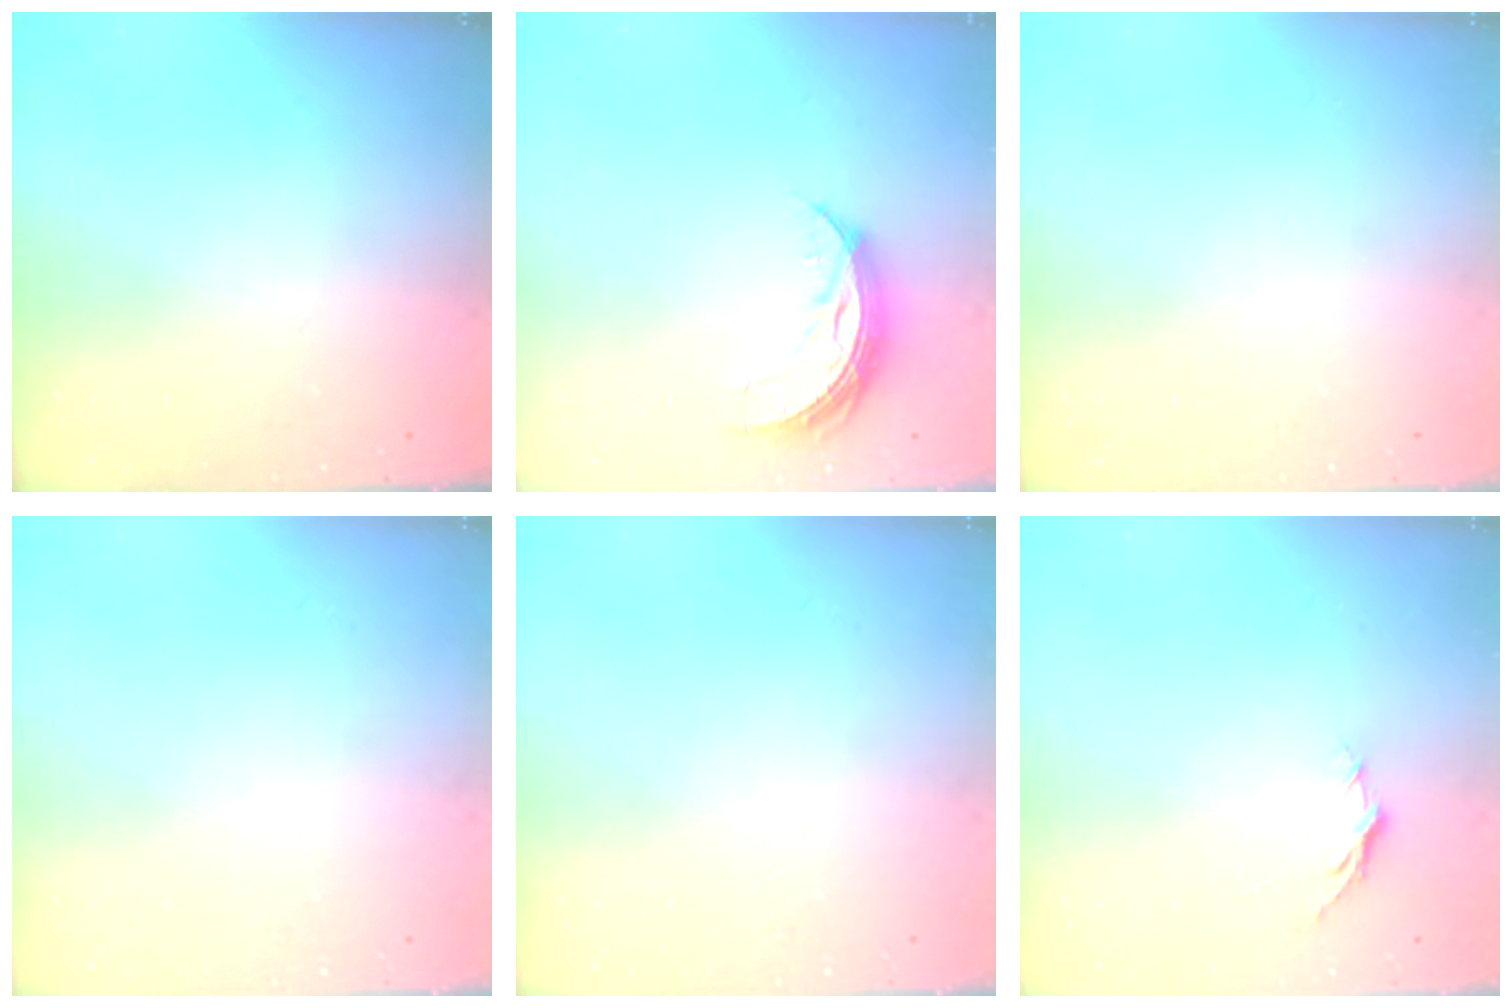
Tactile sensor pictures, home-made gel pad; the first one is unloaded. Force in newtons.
{"total": 7.7, "press": 7.7, "slide": 0.4}
{"total": 0.0}
{"total": 0.0}
{"total": 0.0}
{"total": 3.7, "press": 3.6, "slide": 0.4}